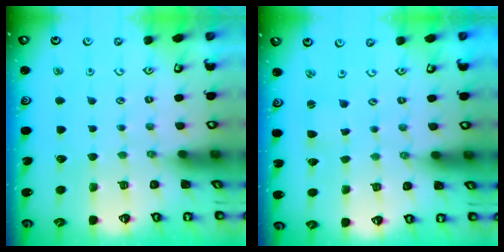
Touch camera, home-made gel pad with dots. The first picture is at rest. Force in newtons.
{"total": 1.8, "press": 1.7, "slide": 0.2}